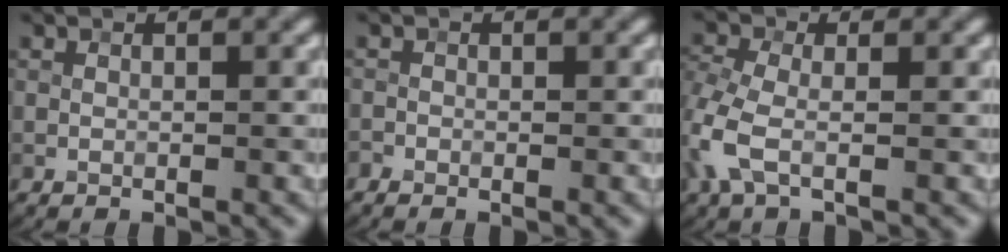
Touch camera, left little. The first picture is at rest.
{"total": 0.7, "force": [-0.6, 0.4, 0.0], "torque": [0.004, 0.000, -0.013]}
{"total": 4.0, "force": [-1.0, 1.9, 3.3], "torque": [-0.087, 0.002, -0.031]}